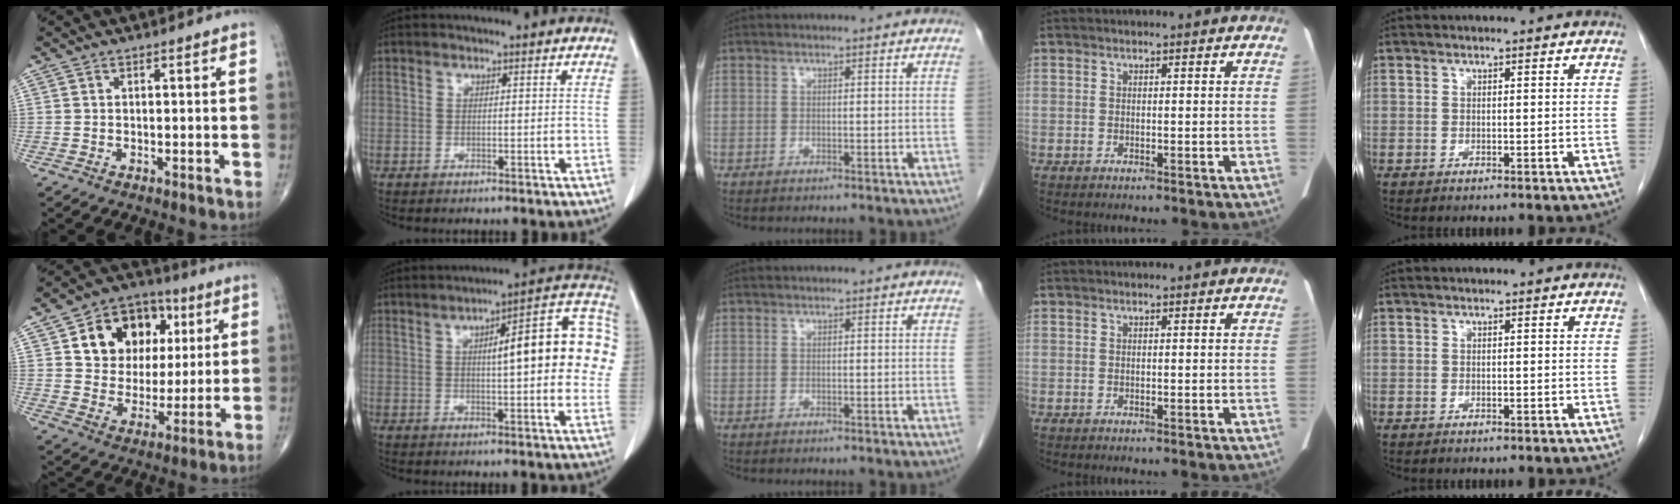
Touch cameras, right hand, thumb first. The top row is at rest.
{"thumb": {"total": 16.4, "force": [5.2, 12.7, 8.9], "torque": [-0.097, 0.002, 0.087]}, "index": {"total": 17.3, "force": [2.5, 4.1, 16.6], "torque": [-0.212, 0.039, 0.027]}}